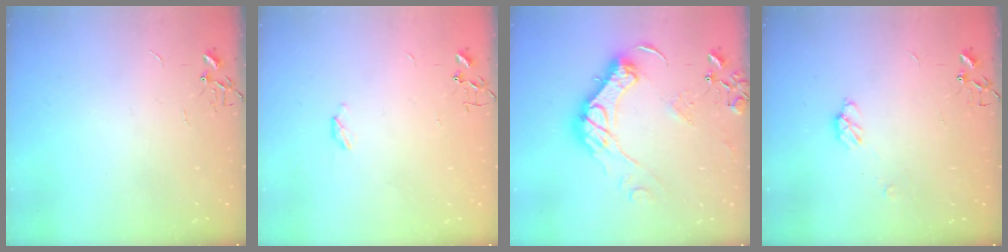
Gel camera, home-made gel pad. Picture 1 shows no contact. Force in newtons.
{"total": 2.9, "press": 2.9, "slide": 0.5}
{"total": 17.8, "press": 17.8, "slide": 1.3}
{"total": 5.0, "press": 4.9, "slide": 0.5}